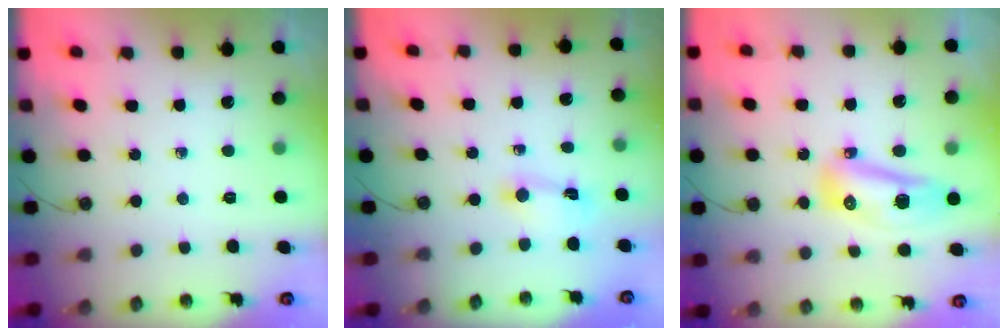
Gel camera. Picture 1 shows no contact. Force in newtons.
{"total": 2.0, "press": 2.0, "slide": 0.4}
{"total": 11.4, "press": 11.2, "slide": 1.9}